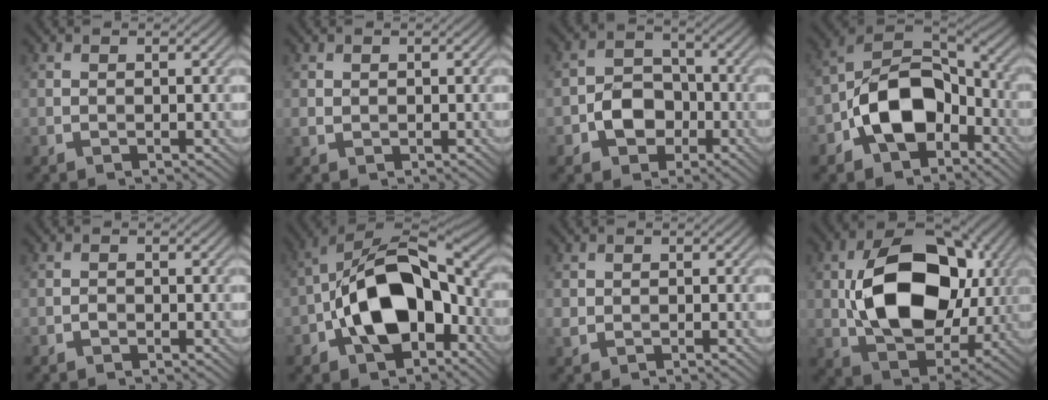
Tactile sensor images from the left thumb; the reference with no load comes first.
{"total": 0.9, "force": [0.3, 0.8, 0.3], "torque": [-0.011, -0.001, 0.007]}
{"total": 5.8, "force": [-2.4, 4.4, 3.0], "torque": [-0.050, 0.004, -0.052]}
{"total": 12.7, "force": [-5.3, 8.0, 8.3], "torque": [-0.160, -0.002, -0.117]}
{"total": 0.9, "force": [-0.7, 0.5, 0.3], "torque": [-0.005, 0.000, -0.017]}
{"total": 15.4, "force": [-4.5, 9.1, 11.5], "torque": [-0.203, 0.002, -0.097]}
{"total": 1.1, "force": [-0.1, 1.0, 0.3], "torque": [-0.013, -0.003, -0.003]}
{"total": 16.3, "force": [1.2, 10.7, 12.2], "torque": [-0.226, -0.004, 0.033]}